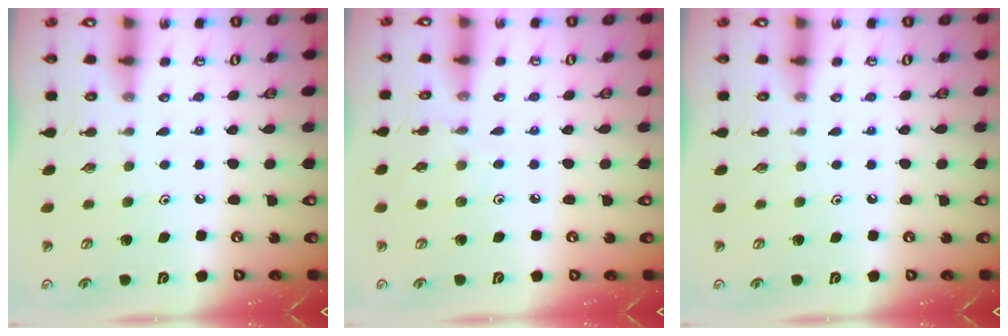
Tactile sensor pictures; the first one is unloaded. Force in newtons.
{"total": 3.2, "press": 3.2, "slide": 0.4}
{"total": 0.0}